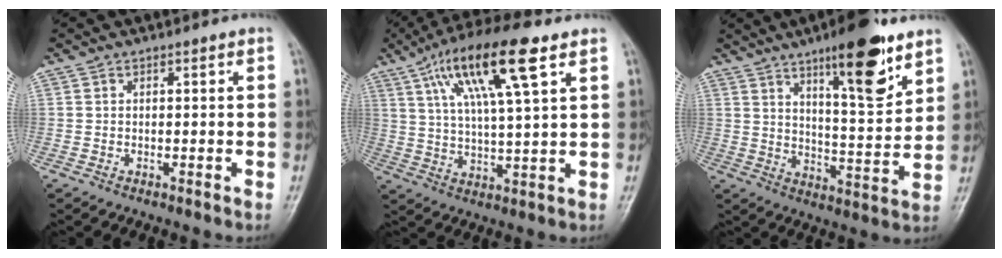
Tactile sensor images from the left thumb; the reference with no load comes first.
{"total": 16.4, "force": [7.8, 3.4, 14.1], "torque": [-0.257, -0.008, 0.136]}
{"total": 15.4, "force": [9.4, 3.9, 11.6], "torque": [-0.149, -0.056, 0.147]}